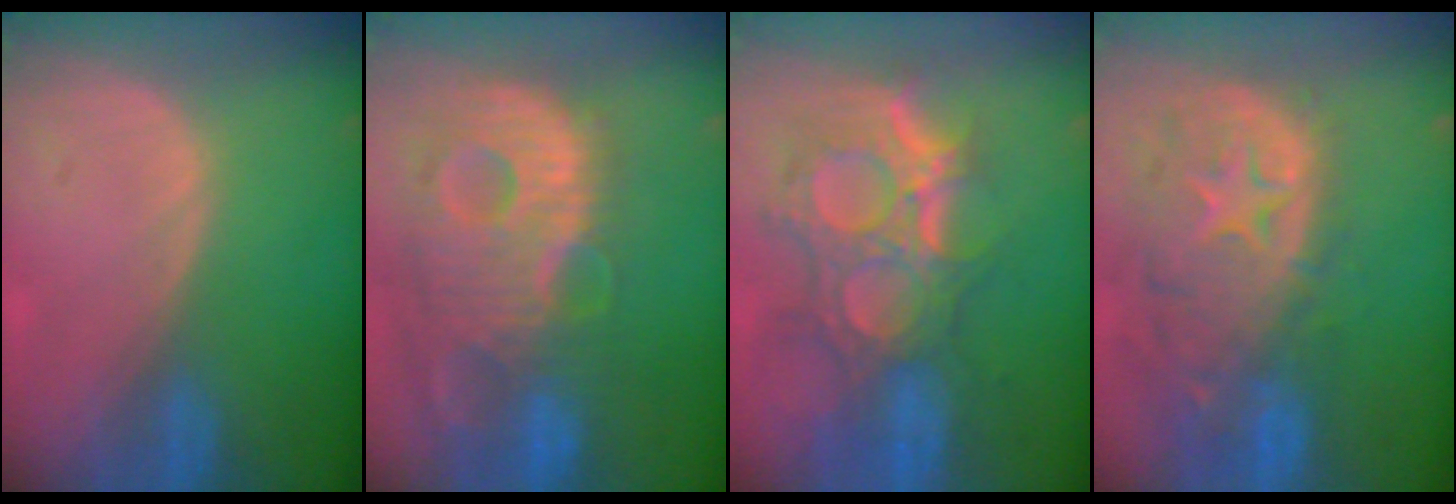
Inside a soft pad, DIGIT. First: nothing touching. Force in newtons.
{"total": 13.9, "press": 12.0, "slide": 7.0}
{"total": 12.1, "press": 10.8, "slide": 5.4}
{"total": 14.0, "press": 11.3, "slide": 8.2}